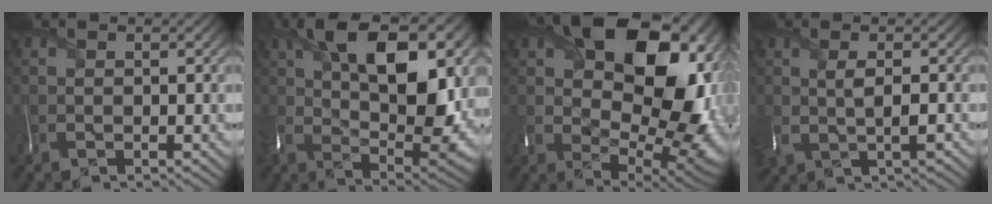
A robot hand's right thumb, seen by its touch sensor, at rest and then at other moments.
{"total": 16.8, "force": [5.9, 9.0, 12.9], "torque": [-0.215, 0.004, 0.103]}
{"total": 19.3, "force": [5.8, 12.5, 13.5], "torque": [-0.208, -0.007, 0.111]}
{"total": 3.3, "force": [0.4, 1.8, 2.8], "torque": [-0.069, -0.003, 0.007]}